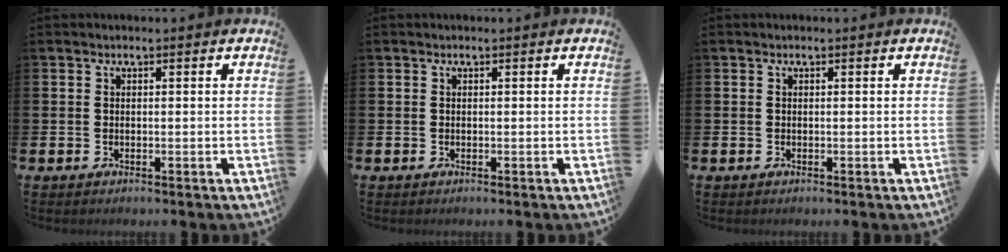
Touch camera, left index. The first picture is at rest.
{"total": 0.0}
{"total": 0.0}